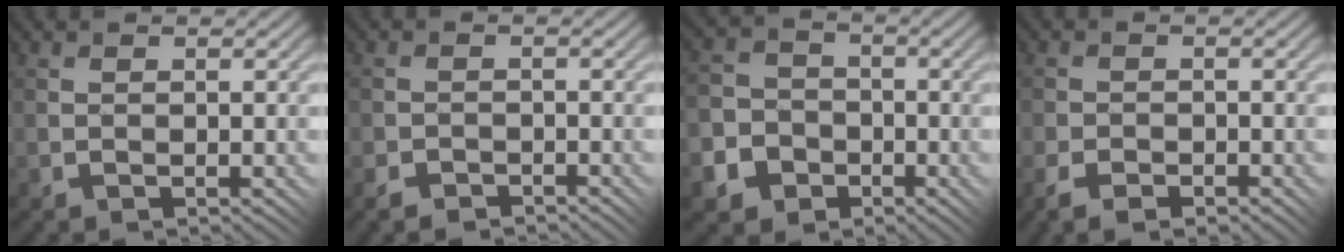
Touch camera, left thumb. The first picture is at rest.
{"total": 1.8, "force": [-1.6, 0.7, 0.2], "torque": [-0.002, 0.002, -0.036]}
{"total": 7.2, "force": [-3.4, 6.1, 1.5], "torque": [-0.050, -0.016, -0.085]}
{"total": 3.5, "force": [-2.1, 2.0, 1.9], "torque": [-0.034, -0.009, -0.038]}